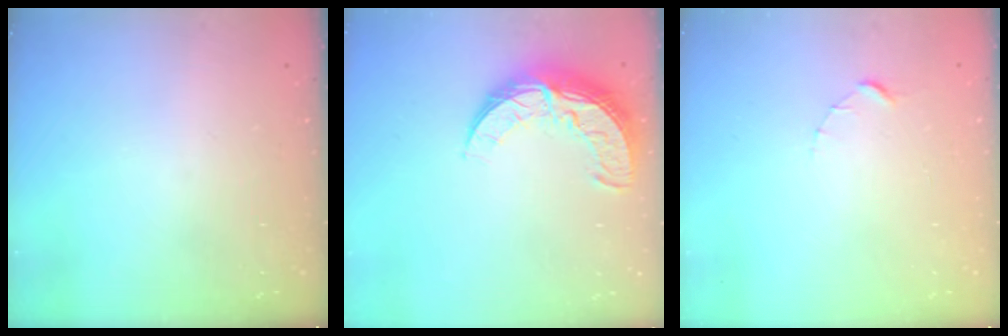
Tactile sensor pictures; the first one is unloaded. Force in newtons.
{"total": 11.4, "press": 11.3, "slide": 0.8}
{"total": 1.5, "press": 1.5, "slide": 0.2}